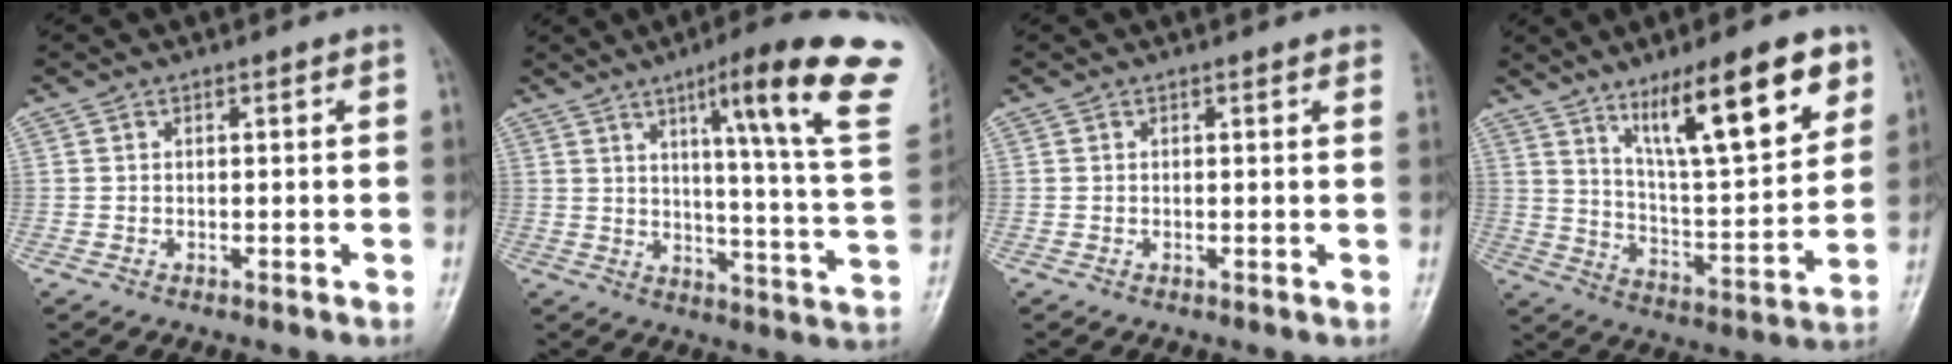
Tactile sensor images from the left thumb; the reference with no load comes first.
{"total": 23.5, "force": [11.8, 2.2, 20.2], "torque": [-0.258, -0.045, 0.155]}
{"total": 2.4, "force": [1.8, 0.6, 1.5], "torque": [-0.009, 0.003, 0.012]}
{"total": 19.2, "force": [10.9, 5.2, 15.0], "torque": [-0.204, -0.047, 0.185]}